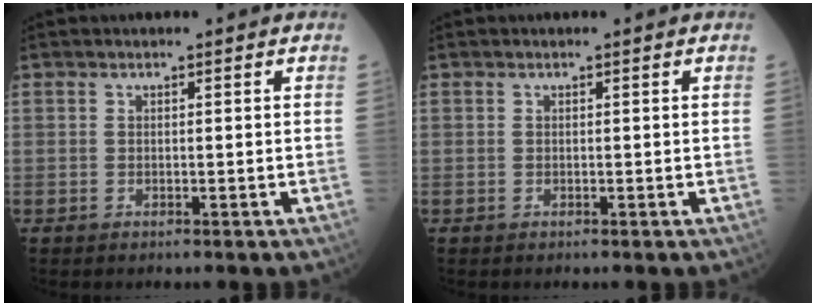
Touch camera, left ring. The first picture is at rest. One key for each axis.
{"total": 0.0}